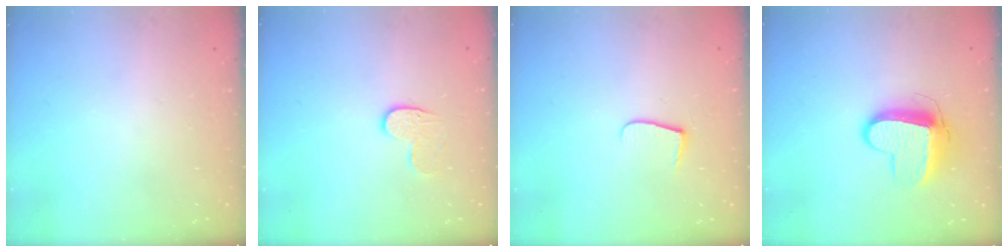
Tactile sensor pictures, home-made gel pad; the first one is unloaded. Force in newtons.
{"total": 7.0, "press": 6.9, "slide": 0.6}
{"total": 4.8, "press": 4.8, "slide": 0.6}
{"total": 11.1, "press": 11.1, "slide": 0.4}